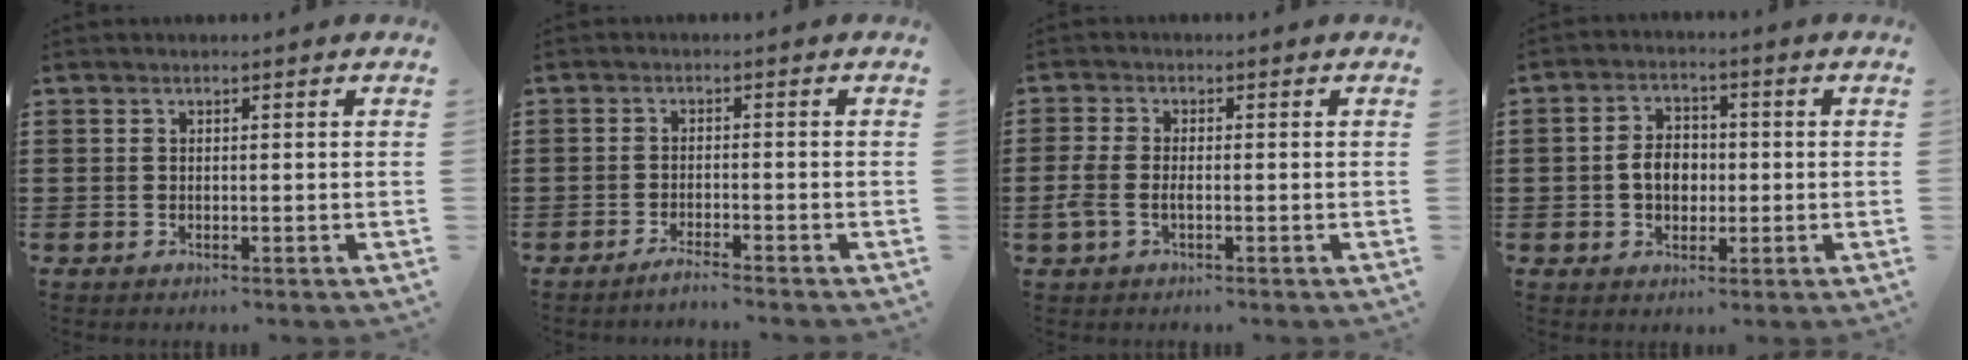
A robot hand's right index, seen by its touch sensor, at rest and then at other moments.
{"total": 2.1, "force": [-2.0, -0.4, 0.6], "torque": [-0.010, -0.002, -0.037]}
{"total": 2.6, "force": [-0.9, 1.1, 2.1], "torque": [-0.060, -0.007, -0.022]}
{"total": 4.5, "force": [-0.6, 3.3, 3.0], "torque": [-0.054, 0.006, -0.015]}